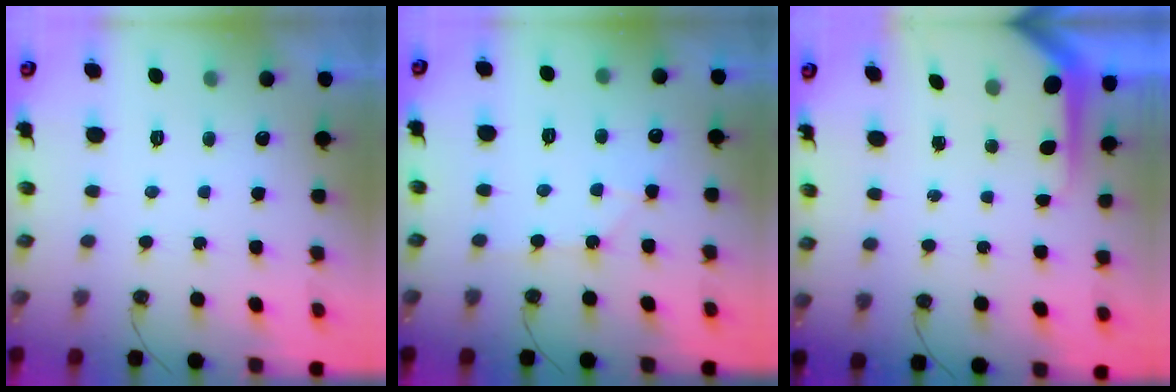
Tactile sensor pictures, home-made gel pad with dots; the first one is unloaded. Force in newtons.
{"total": 5.6, "press": 5.6, "slide": 0.7}
{"total": 5.4, "press": 5.4, "slide": 0.4}